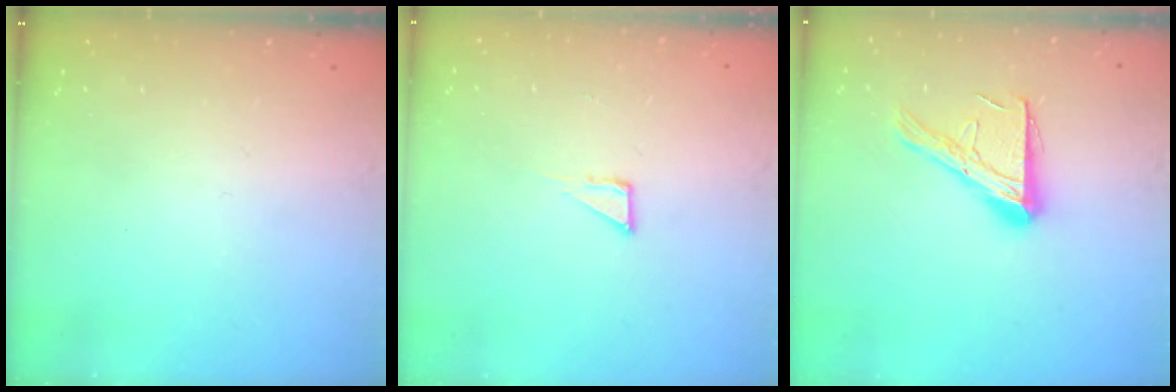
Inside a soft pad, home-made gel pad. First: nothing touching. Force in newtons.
{"total": 2.7, "press": 2.7, "slide": 0.2}
{"total": 13.9, "press": 13.9, "slide": 1.2}